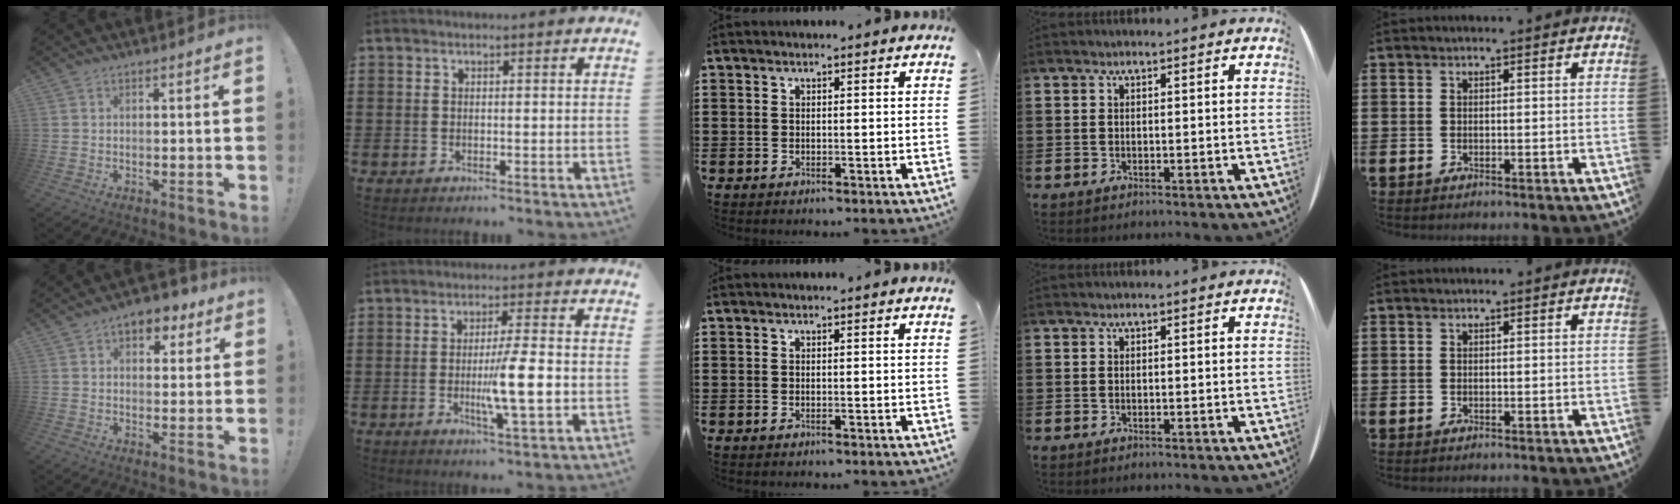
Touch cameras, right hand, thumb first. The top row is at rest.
{"thumb": {"total": 7.1, "force": [3.9, 4.5, 3.9], "torque": [-0.037, -0.017, 0.065]}, "index": {"total": 7.7, "force": [-1.3, 0.6, 7.5], "torque": [-0.140, -0.013, -0.027]}}